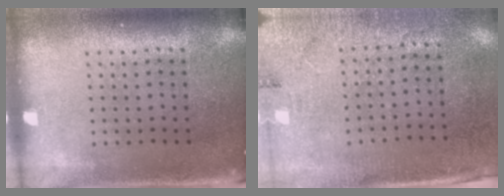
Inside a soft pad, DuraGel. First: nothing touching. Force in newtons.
{"total": 2.7, "press": 2.3, "slide": 1.5}